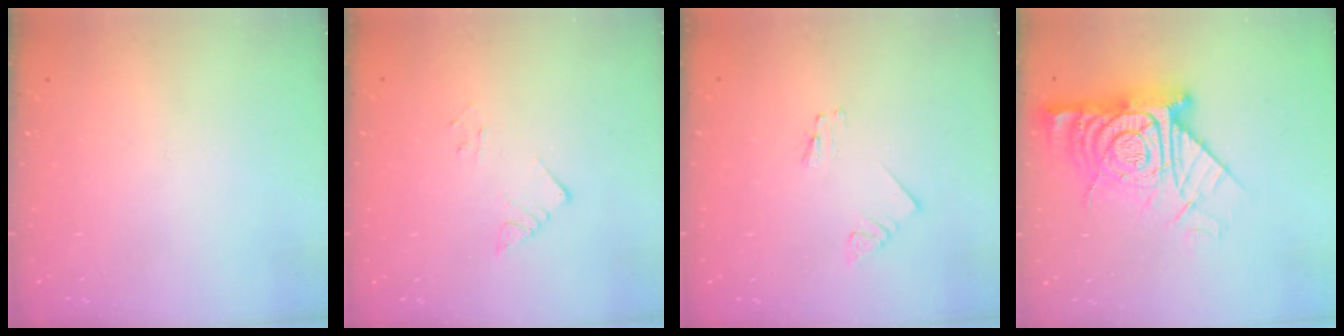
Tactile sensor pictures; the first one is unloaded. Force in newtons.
{"total": 3.9, "press": 3.9, "slide": 0.2}
{"total": 1.2, "press": 1.2, "slide": 0.1}
{"total": 20.5, "press": 20.4, "slide": 1.7}